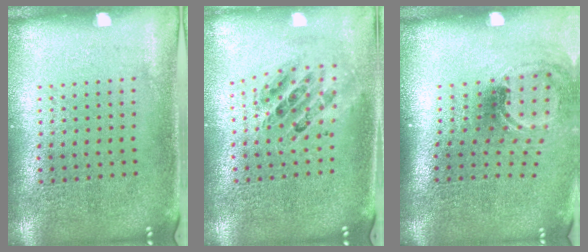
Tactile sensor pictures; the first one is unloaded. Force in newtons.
{"total": 0.7, "press": 0.7, "slide": 0.1}
{"total": 1.5, "press": 1.1, "slide": 0.9}